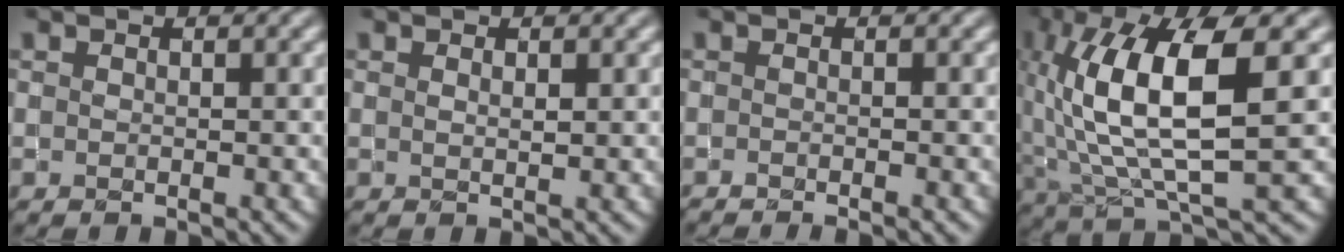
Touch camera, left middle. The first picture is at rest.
{"total": 0.6, "force": [0.4, 0.1, 0.4], "torque": [-0.007, 0.003, 0.008]}
{"total": 1.6, "force": [-1.2, 0.3, 1.0], "torque": [-0.010, -0.004, -0.022]}
{"total": 10.6, "force": [2.2, 3.3, 9.8], "torque": [-0.185, 0.009, 0.046]}